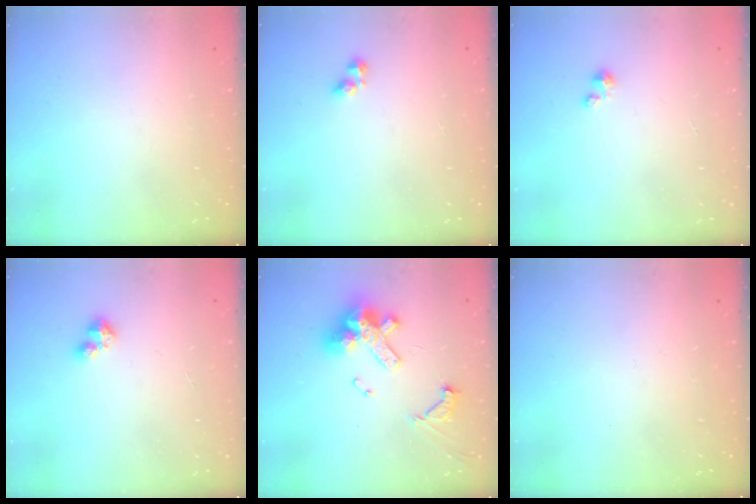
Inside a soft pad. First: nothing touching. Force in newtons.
{"total": 3.0, "press": 3.0, "slide": 0.3}
{"total": 0.8, "press": 0.7, "slide": 0.3}
{"total": 2.8, "press": 2.8, "slide": 0.2}
{"total": 14.0, "press": 13.8, "slide": 2.3}
{"total": 0.0}